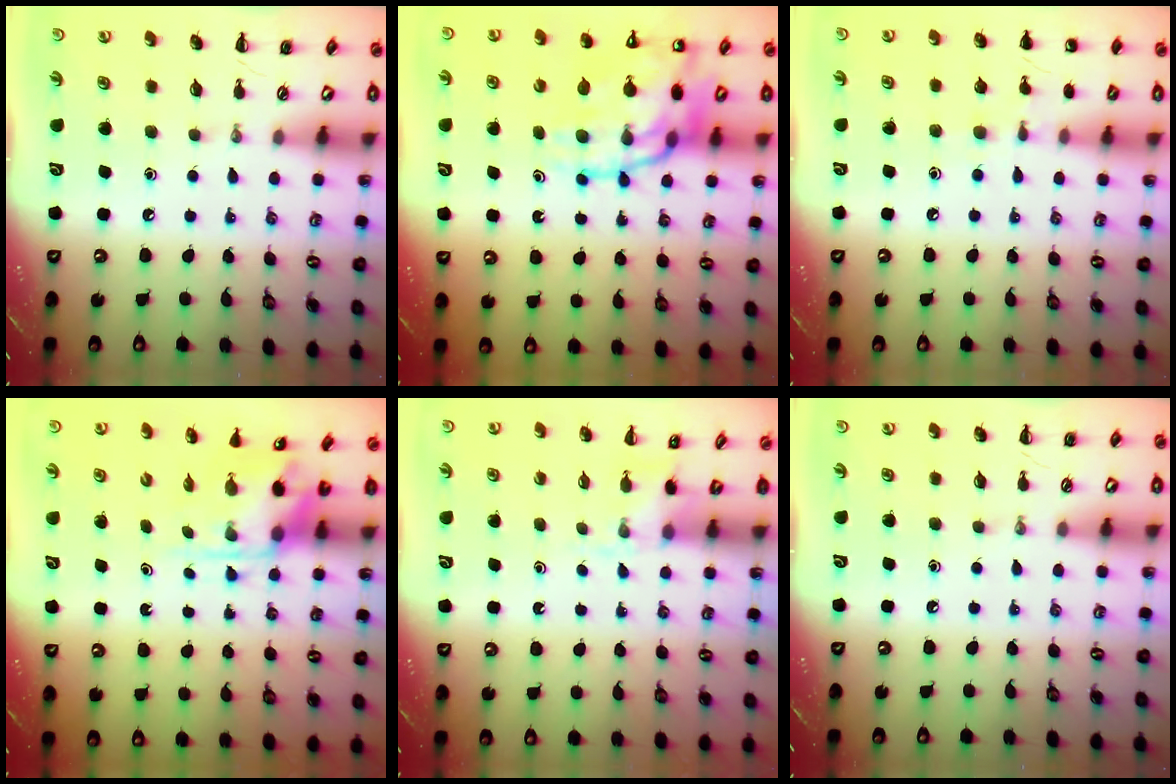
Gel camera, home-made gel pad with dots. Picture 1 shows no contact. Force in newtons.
{"total": 21.6, "press": 21.2, "slide": 3.9}
{"total": 6.9, "press": 6.6, "slide": 2.0}
{"total": 4.6, "press": 4.6, "slide": 0.5}
{"total": 3.1, "press": 2.9, "slide": 1.1}
{"total": 0.0}